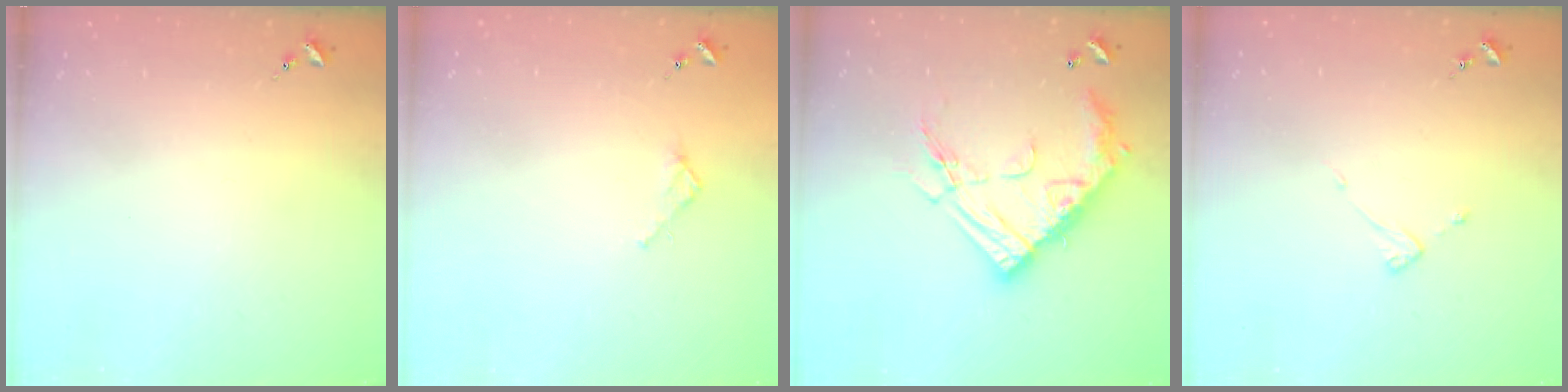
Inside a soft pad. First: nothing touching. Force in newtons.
{"total": 2.4, "press": 2.3, "slide": 0.3}
{"total": 20.3, "press": 20.2, "slide": 1.9}
{"total": 3.6, "press": 3.6, "slide": 0.3}